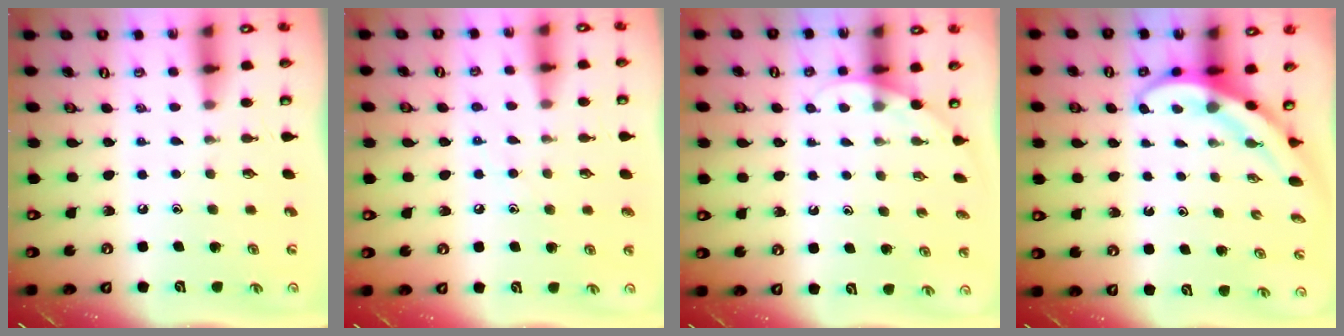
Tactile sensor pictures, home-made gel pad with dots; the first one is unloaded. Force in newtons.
{"total": 7.3, "press": 7.3, "slide": 0.7}
{"total": 2.8, "press": 2.8, "slide": 0.1}
{"total": 4.0, "press": 3.9, "slide": 0.6}